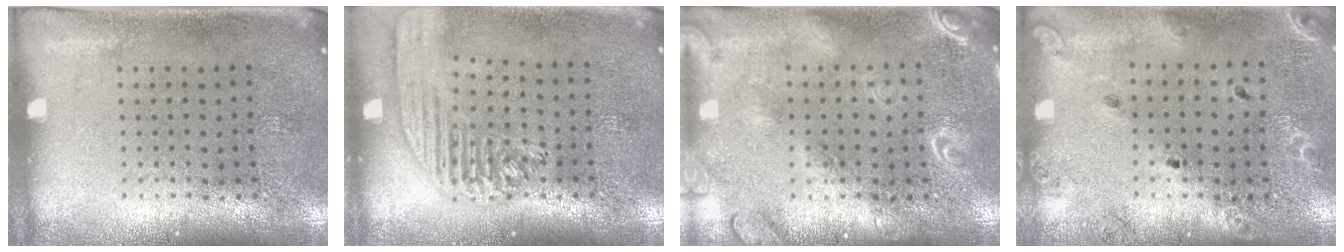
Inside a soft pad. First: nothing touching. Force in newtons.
{"total": 1.6, "press": 1.4, "slide": 0.6}
{"total": 1.9, "press": 1.9, "slide": 0.2}
{"total": 1.5, "press": 1.5, "slide": 0.1}